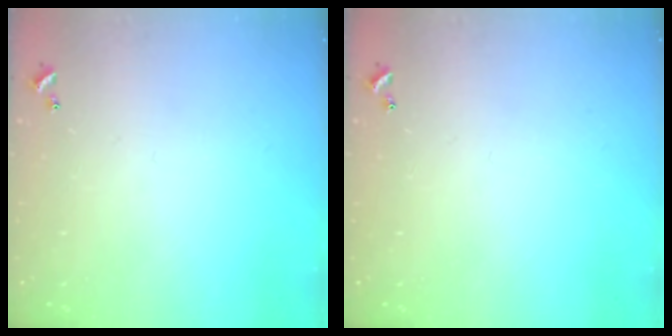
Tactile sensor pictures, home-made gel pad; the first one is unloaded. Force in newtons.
{"total": 0.0}